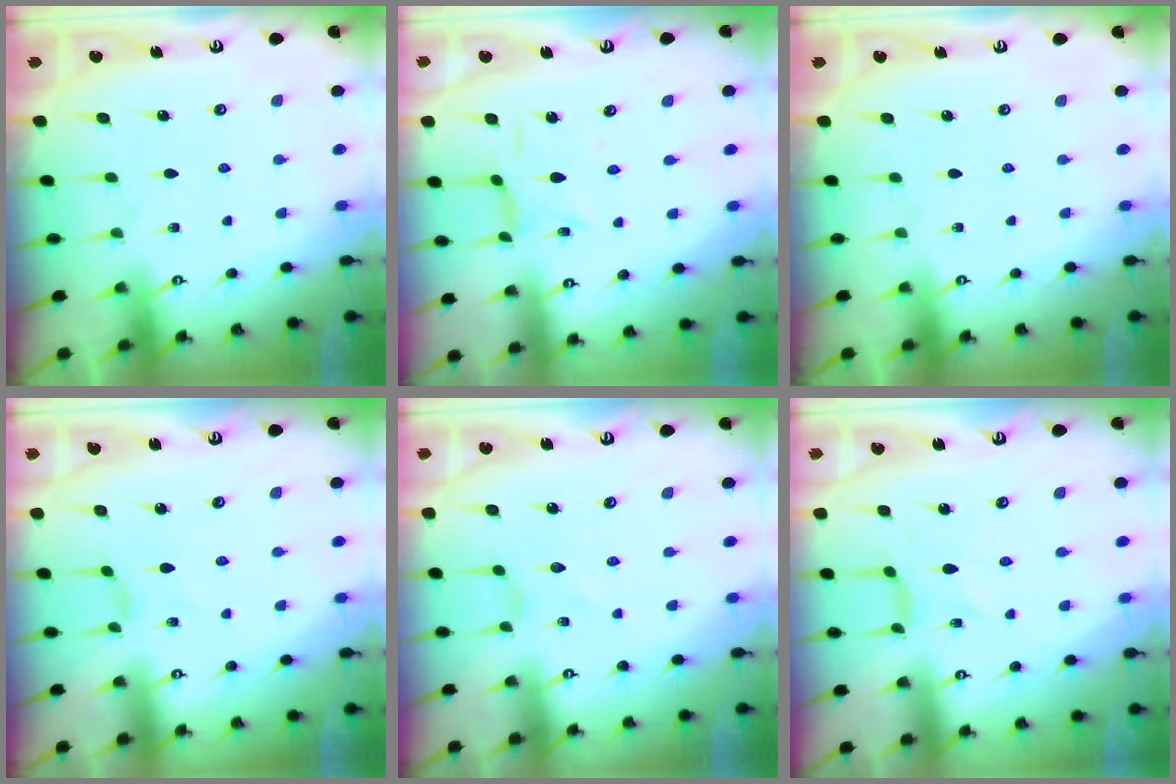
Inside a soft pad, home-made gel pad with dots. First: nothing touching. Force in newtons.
{"total": 2.6, "press": 2.5, "slide": 0.5}
{"total": 0.0}
{"total": 0.0}
{"total": 0.0}
{"total": 0.0}